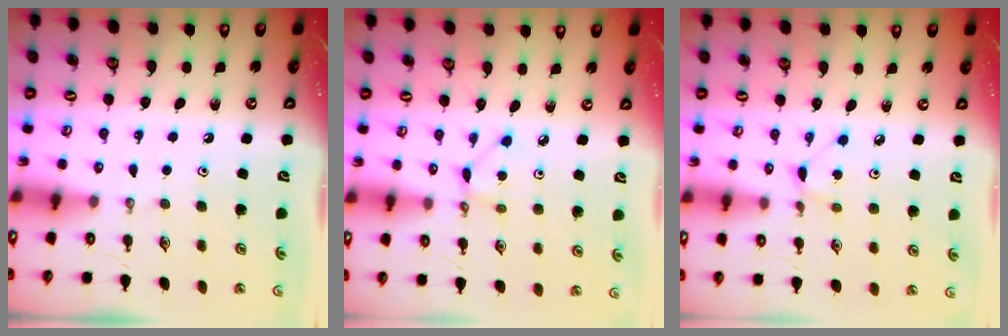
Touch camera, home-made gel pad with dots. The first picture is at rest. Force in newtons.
{"total": 2.8, "press": 2.8, "slide": 0.3}
{"total": 3.0, "press": 3.0, "slide": 0.3}